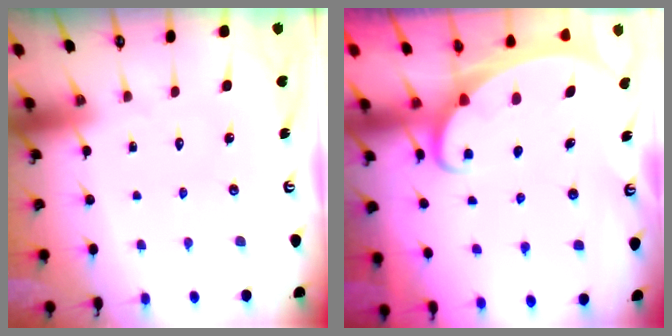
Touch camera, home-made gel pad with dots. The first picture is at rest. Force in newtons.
{"total": 2.0, "press": 2.0, "slide": 0.2}